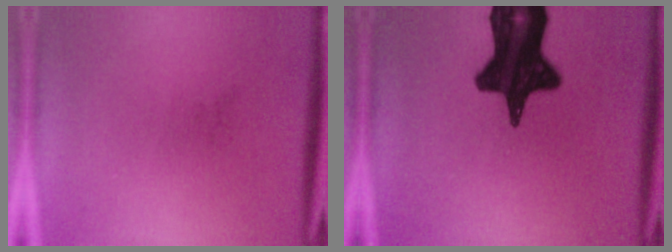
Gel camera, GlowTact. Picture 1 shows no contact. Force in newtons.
{"total": 17.5}